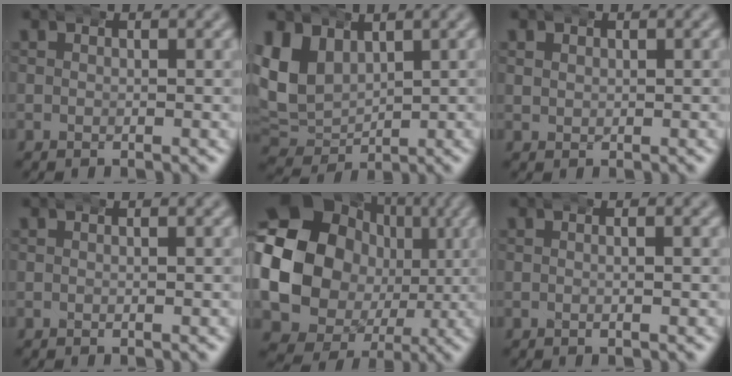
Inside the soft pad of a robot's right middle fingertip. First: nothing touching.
{"total": 9.3, "force": [0.9, 8.1, 4.5], "torque": [-0.127, -0.014, 0.018]}
{"total": 1.0, "force": [0.4, 1.0, 0.2], "torque": [-0.008, 0.000, 0.011]}
{"total": 0.0}
{"total": 21.9, "force": [0.3, 18.8, 11.2], "torque": [-0.221, -0.041, 0.001]}
{"total": 0.7, "force": [0.1, 0.0, 0.7], "torque": [-0.005, 0.008, -0.001]}